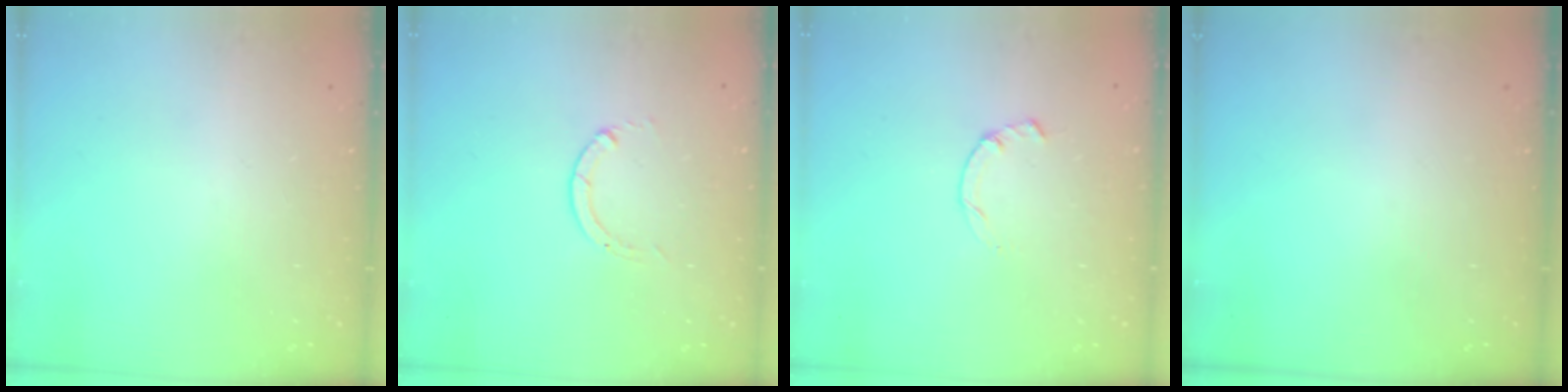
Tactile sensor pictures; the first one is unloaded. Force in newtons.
{"total": 0.6, "press": 0.5, "slide": 0.1}
{"total": 0.5, "press": 0.4, "slide": 0.3}
{"total": 0.0}